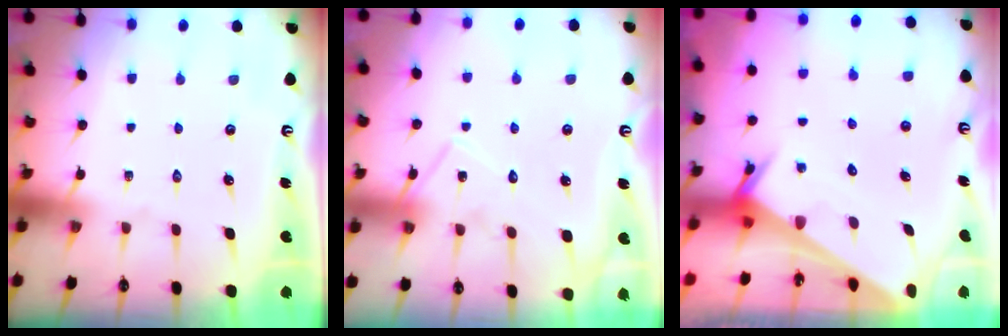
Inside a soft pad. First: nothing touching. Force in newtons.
{"total": 12.3, "press": 12.3, "slide": 0.7}
{"total": 3.0, "press": 3.0, "slide": 0.3}